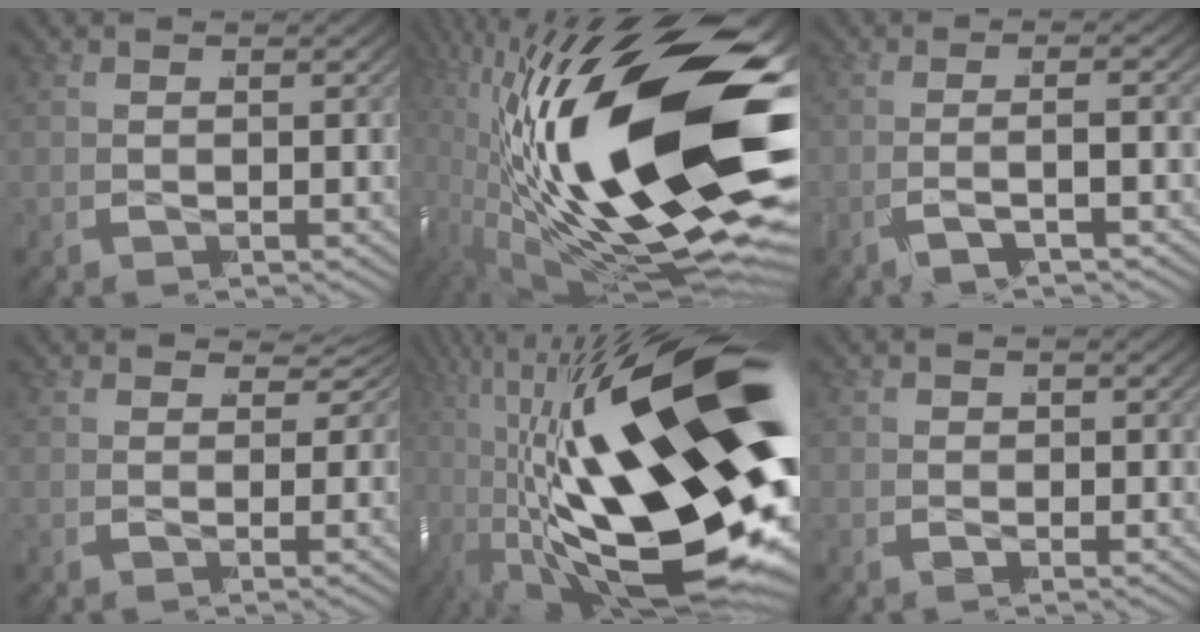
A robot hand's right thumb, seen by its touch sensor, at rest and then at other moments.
{"total": 28.0, "force": [-4.5, 12.2, 24.9], "torque": [-0.419, -0.023, -0.045]}
{"total": 2.8, "force": [-1.7, 0.1, 2.2], "torque": [-0.061, 0.010, -0.035]}
{"total": 2.5, "force": [0.8, 1.6, 1.8], "torque": [-0.029, -0.006, 0.013]}
{"total": 27.2, "force": [-5.1, 12.6, 23.6], "torque": [-0.400, -0.048, -0.038]}
{"total": 1.4, "force": [-0.4, 1.2, 0.5], "torque": [-0.014, -0.009, -0.003]}